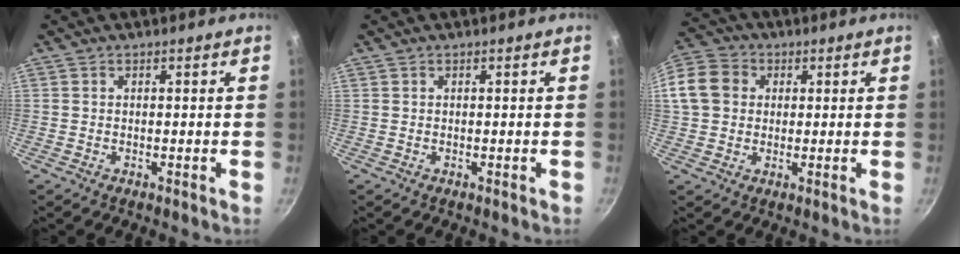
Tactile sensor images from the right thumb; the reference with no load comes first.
{"total": 0.0}
{"total": 11.7, "force": [2.0, 9.9, 5.8], "torque": [-0.107, 0.023, 0.022]}